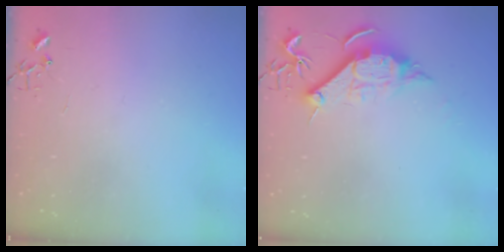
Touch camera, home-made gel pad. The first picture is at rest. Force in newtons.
{"total": 10.5, "press": 10.5, "slide": 0.4}